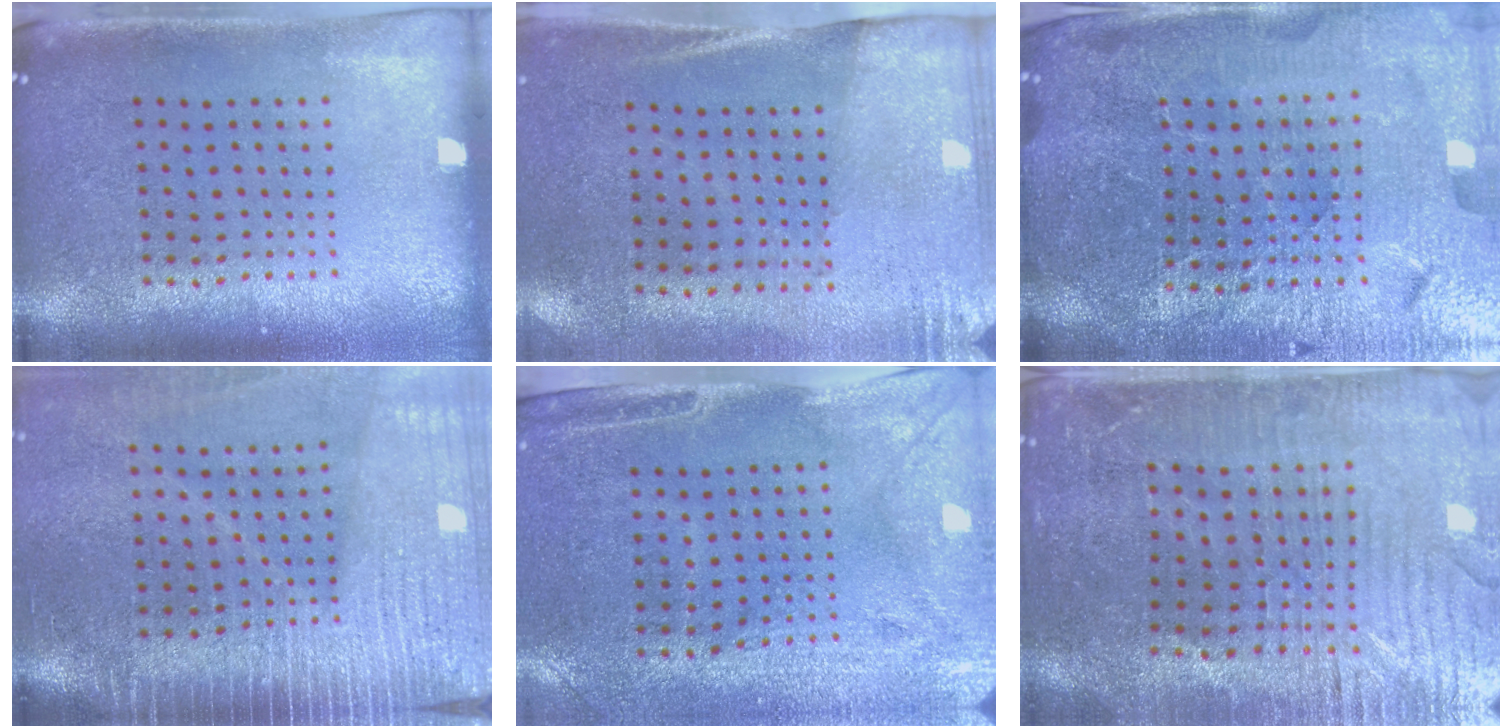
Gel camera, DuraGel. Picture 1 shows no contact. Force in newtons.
{"total": 2.7, "press": 2.4, "slide": 1.4}
{"total": 5.9, "press": 5.3, "slide": 2.6}
{"total": 4.0, "press": 3.3, "slide": 2.1}
{"total": 3.0, "press": 2.5, "slide": 1.5}
{"total": 3.3, "press": 3.2, "slide": 0.7}